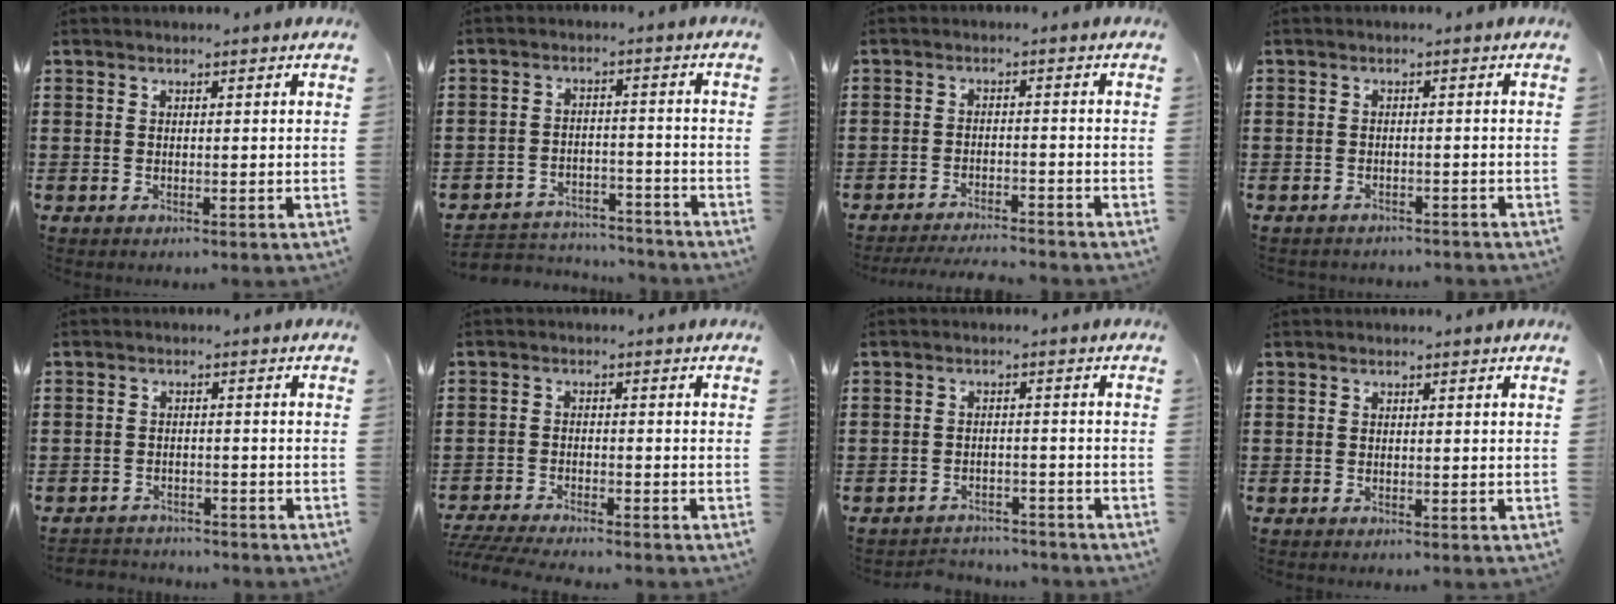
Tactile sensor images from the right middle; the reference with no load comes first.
{"total": 4.2, "force": [-4.1, 1.1, -0.1], "torque": [-0.011, 0.005, -0.090]}
{"total": 3.4, "force": [-3.4, 0.0, 0.5], "torque": [-0.010, 0.001, -0.070]}
{"total": 1.3, "force": [-1.3, 0.2, -0.1], "torque": [-0.004, 0.003, -0.029]}
{"total": 2.5, "force": [-2.4, 0.6, -0.4], "torque": [-0.001, 0.001, -0.055]}
{"total": 3.8, "force": [-3.7, 0.0, 0.8], "torque": [-0.028, -0.008, -0.081]}
{"total": 2.9, "force": [-2.8, 0.5, -0.2], "torque": [-0.005, 0.000, -0.062]}
{"total": 0.0}